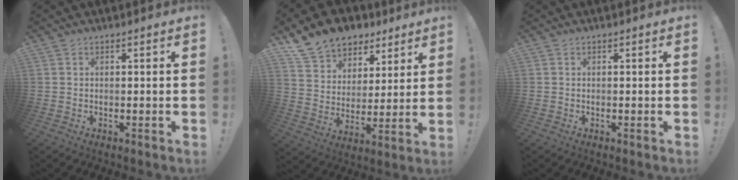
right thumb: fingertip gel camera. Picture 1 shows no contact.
{"total": 13.9, "force": [10.3, 8.7, 3.3], "torque": [-0.059, -0.075, 0.197]}
{"total": 0.0}